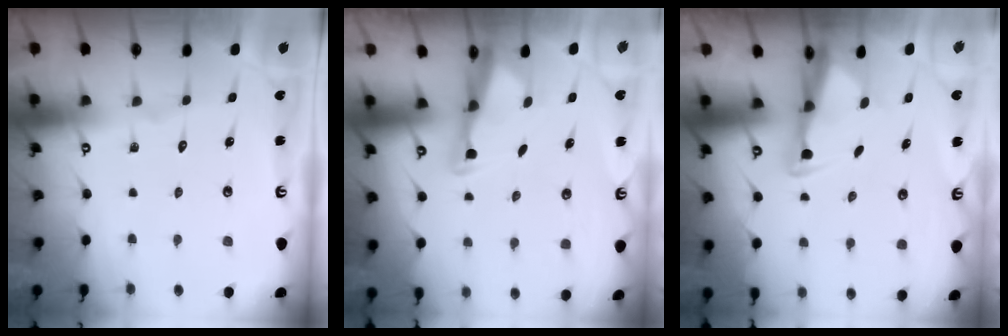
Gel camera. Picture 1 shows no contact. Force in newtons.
{"total": 2.7, "press": 2.6, "slide": 0.7}
{"total": 2.8, "press": 2.7, "slide": 1.0}